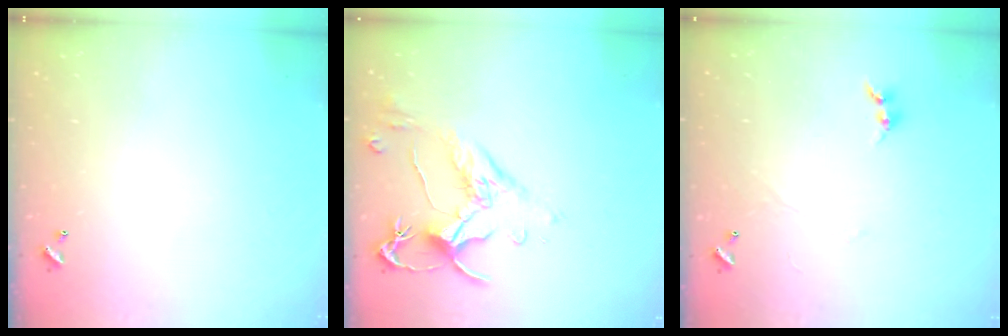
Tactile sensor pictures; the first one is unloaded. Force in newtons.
{"total": 2.5, "press": 2.1, "slide": 1.4}
{"total": 1.5, "press": 1.4, "slide": 0.5}